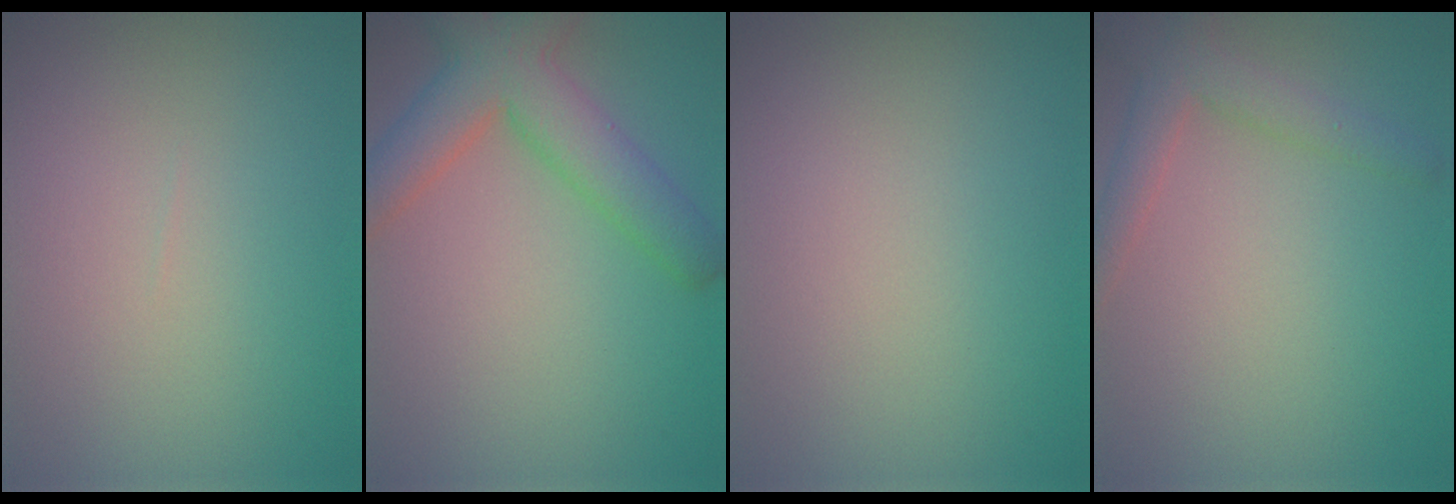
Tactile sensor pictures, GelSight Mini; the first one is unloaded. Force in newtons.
{"total": 6.3, "press": 6.2, "slide": 0.4}
{"total": 0.0}
{"total": 2.9, "press": 2.9, "slide": 0.2}